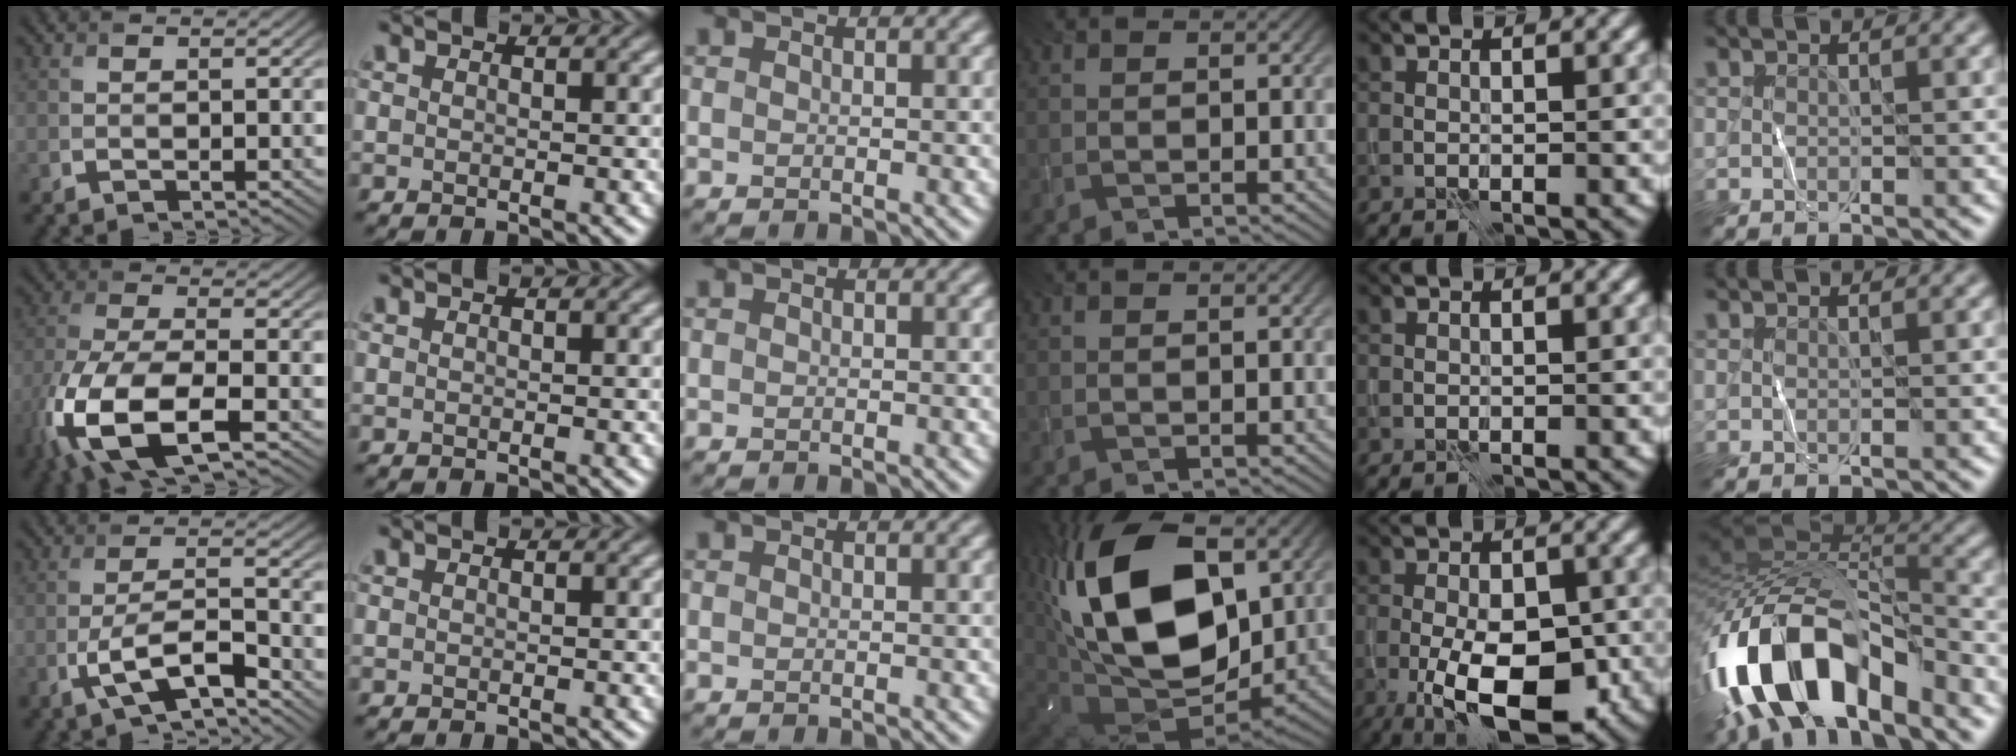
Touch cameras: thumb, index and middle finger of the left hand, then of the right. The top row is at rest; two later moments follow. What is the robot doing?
{"motion": "wipe", "object": "whiteboard"}